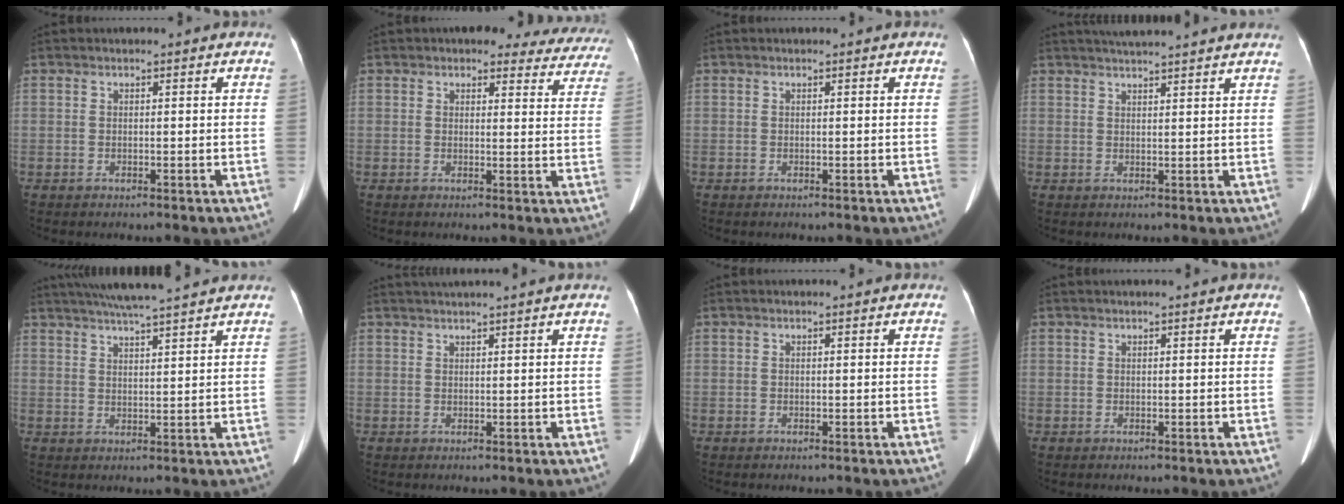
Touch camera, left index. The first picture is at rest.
{"total": 13.1, "force": [11.9, 4.7, 2.8], "torque": [0.013, -0.012, 0.101]}
{"total": 0.0}
{"total": 9.1, "force": [8.2, -0.3, 3.8], "torque": [-0.060, 0.030, 0.104]}
{"total": 11.0, "force": [9.7, -0.4, 5.3], "torque": [-0.089, 0.025, 0.137]}
{"total": 3.8, "force": [3.2, -1.1, 1.7], "torque": [-0.019, 0.023, 0.053]}
{"total": 0.0}
{"total": 0.7, "force": [0.6, -0.1, 0.4], "torque": [-0.006, 0.010, 0.014]}